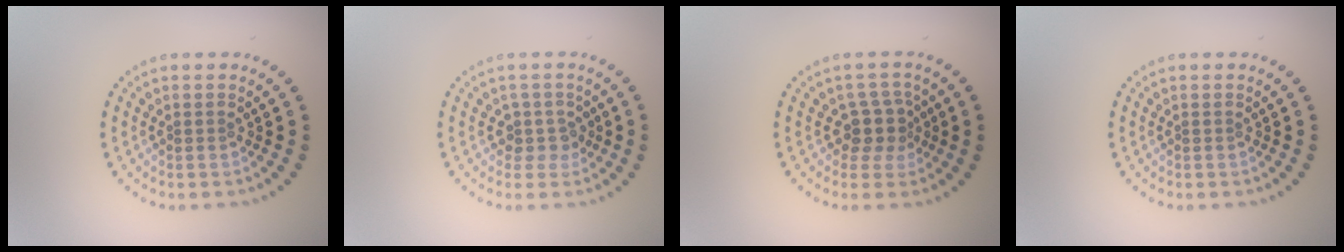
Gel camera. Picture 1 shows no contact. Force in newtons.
{"total": 1.9, "press": 1.6, "slide": 1.0}
{"total": 2.5, "press": 1.9, "slide": 1.6}
{"total": 0.0}